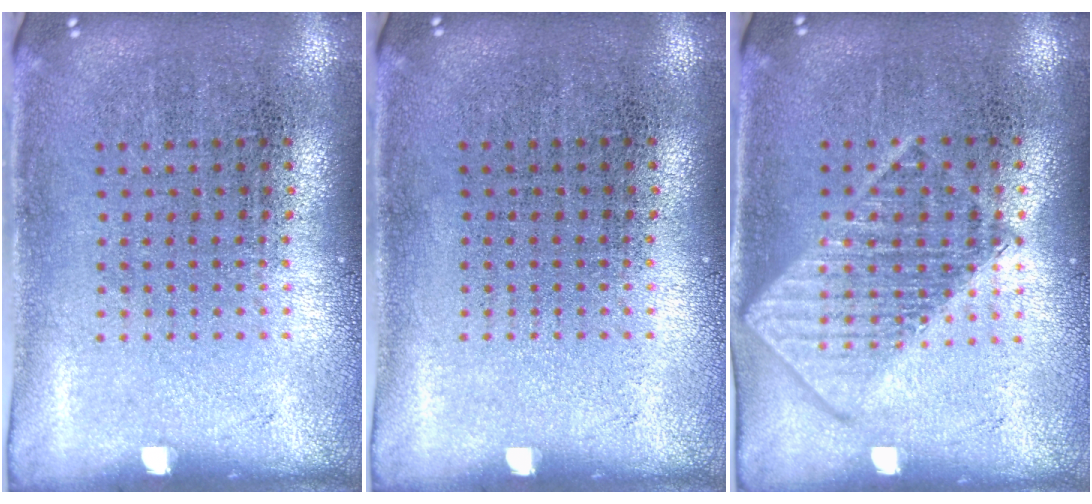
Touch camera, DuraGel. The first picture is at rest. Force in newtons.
{"total": 0.0}
{"total": 1.4, "press": 1.4, "slide": 0.2}